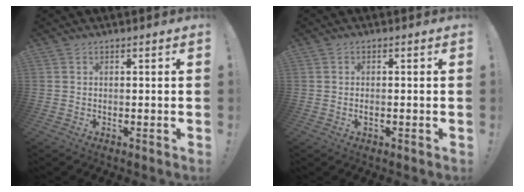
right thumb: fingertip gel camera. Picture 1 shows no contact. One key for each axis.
{"total": 1.2, "fx": -0.5, "fy": 0.5, "fz": 1.0, "tx": -0.017, "ty": 0.000, "tz": -0.010}